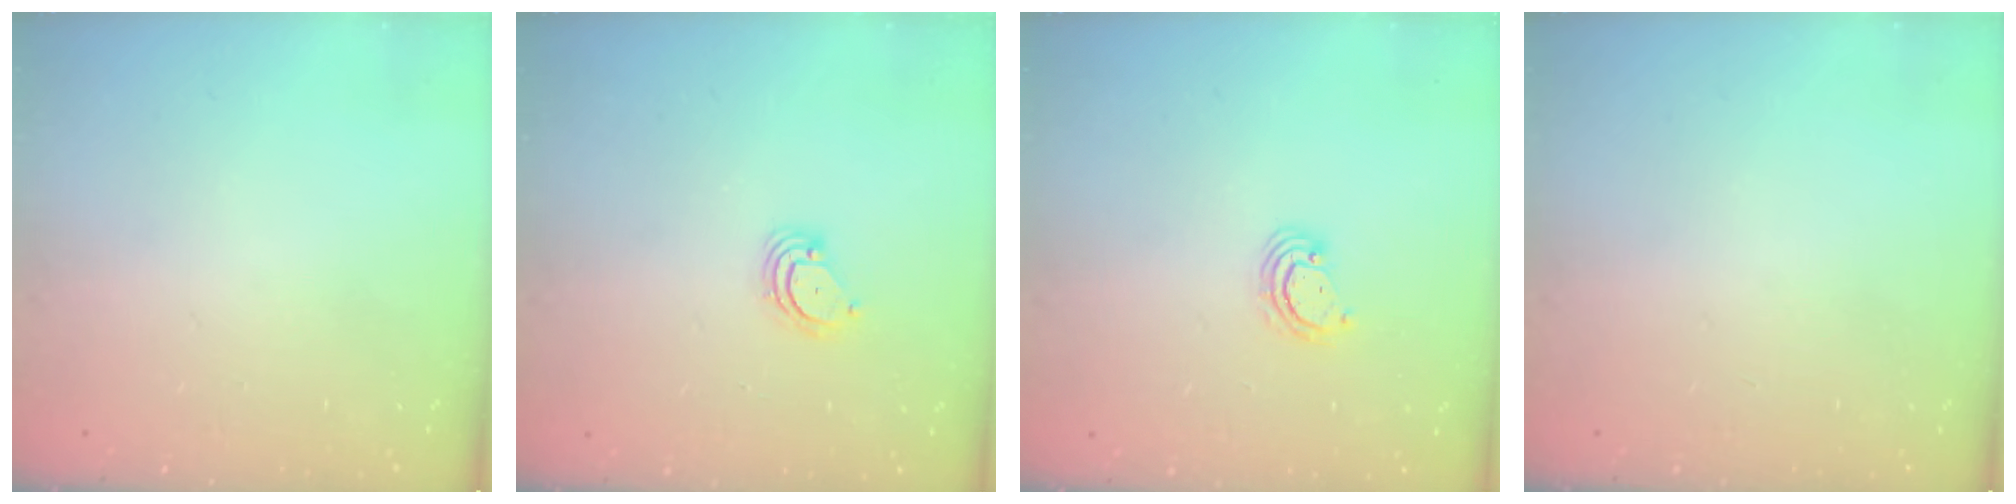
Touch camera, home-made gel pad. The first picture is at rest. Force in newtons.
{"total": 3.7, "press": 3.7, "slide": 0.3}
{"total": 3.6, "press": 3.6, "slide": 0.4}
{"total": 0.0}